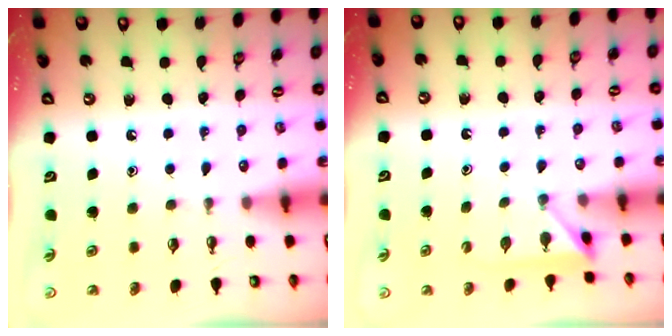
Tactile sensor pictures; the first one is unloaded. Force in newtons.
{"total": 3.0, "press": 3.0, "slide": 0.4}